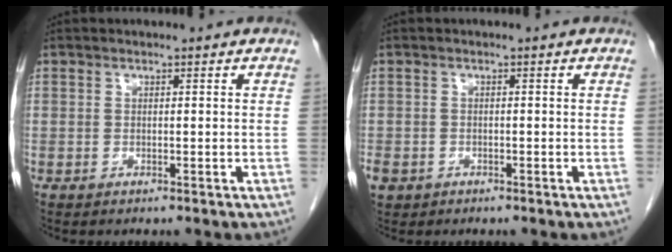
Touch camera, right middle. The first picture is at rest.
{"total": 3.6, "force": [-2.2, 2.6, 1.1], "torque": [-0.029, -0.002, -0.036]}